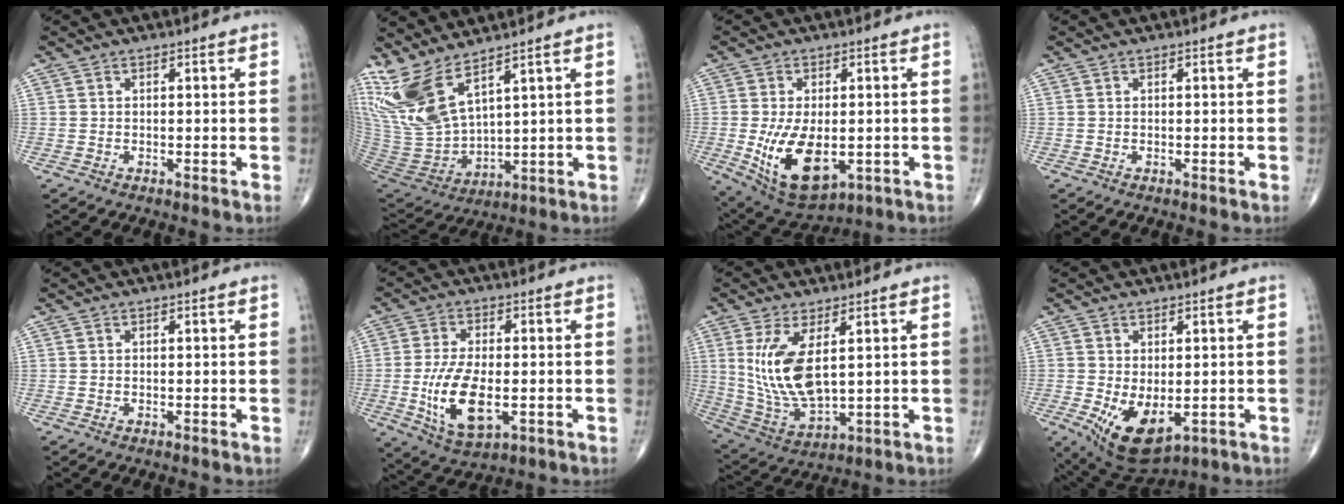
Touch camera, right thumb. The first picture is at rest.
{"total": 13.5, "force": [9.3, 4.0, 8.9], "torque": [-0.186, -0.059, 0.209]}
{"total": 13.4, "force": [-2.6, 7.2, 11.0], "torque": [-0.187, -0.013, -0.021]}
{"total": 0.0}
{"total": 0.0}
{"total": 12.2, "force": [-2.2, 5.8, 10.4], "torque": [-0.200, -0.009, -0.033]}
{"total": 12.8, "force": [3.0, 5.6, 11.1], "torque": [-0.229, -0.023, 0.078]}
{"total": 9.8, "force": [-2.2, 5.3, 7.9], "torque": [-0.125, -0.015, -0.014]}